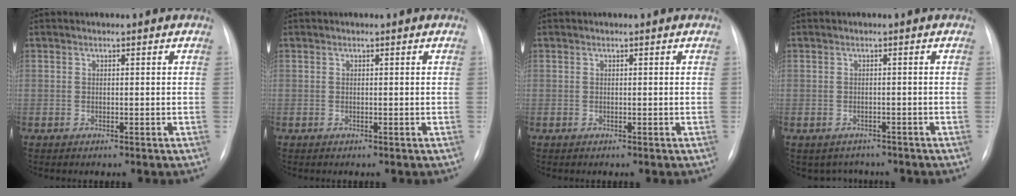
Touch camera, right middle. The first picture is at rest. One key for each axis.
{"total": 0.0}
{"total": 0.0}
{"total": 3.5, "fx": -2.9, "fy": 2.0, "fz": 0.0, "tx": 0.001, "ty": 0.011, "tz": -0.037}